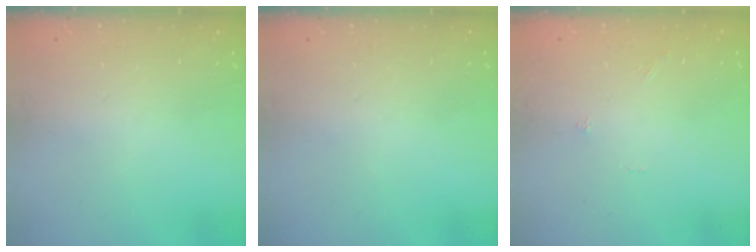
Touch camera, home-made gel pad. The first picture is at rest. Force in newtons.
{"total": 0.0}
{"total": 0.0}